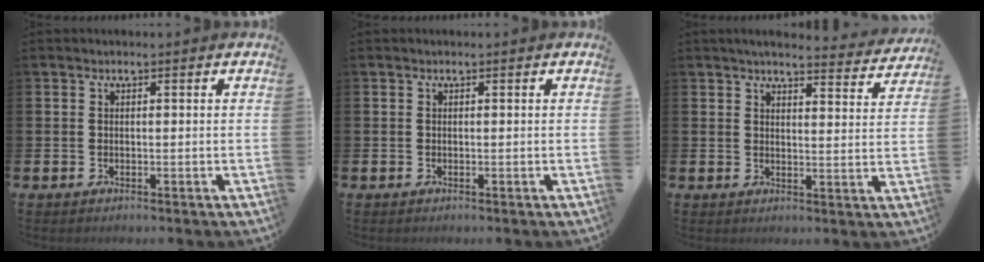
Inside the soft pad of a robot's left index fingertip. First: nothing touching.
{"total": 0.0}
{"total": 4.1, "force": [4.0, 0.2, 1.0], "torque": [-0.018, -0.031, 0.066]}